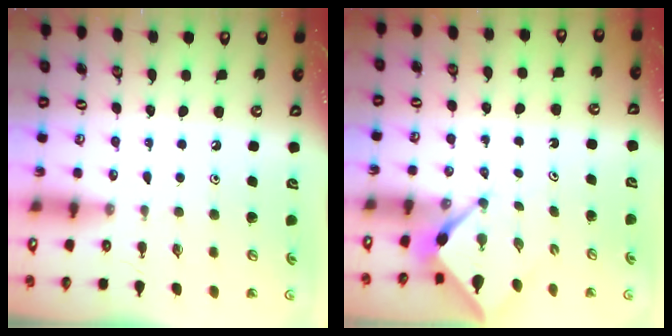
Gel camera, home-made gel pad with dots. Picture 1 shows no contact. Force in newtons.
{"total": 3.2, "press": 3.2, "slide": 0.3}